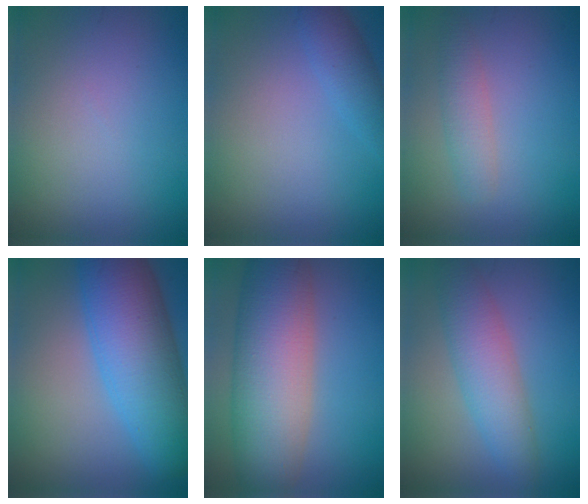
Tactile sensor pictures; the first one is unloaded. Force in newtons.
{"total": 2.6, "press": 2.6, "slide": 0.2}
{"total": 2.4, "press": 2.4, "slide": 0.2}
{"total": 10.3, "press": 10.3, "slide": 0.2}
{"total": 11.3, "press": 11.3, "slide": 0.4}
{"total": 5.0, "press": 5.0, "slide": 0.1}